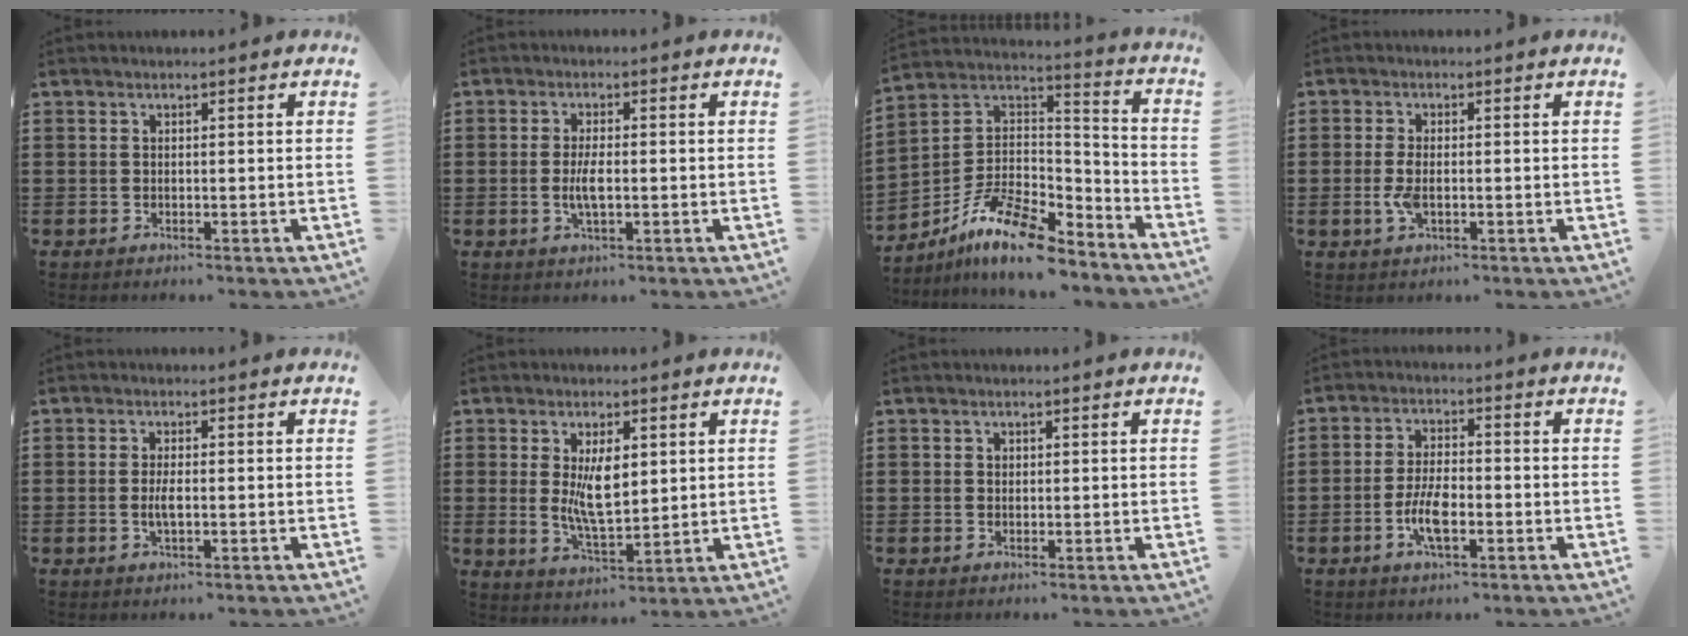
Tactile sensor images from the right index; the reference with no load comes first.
{"total": 3.8, "force": [-0.5, 1.1, 3.6], "torque": [-0.078, -0.006, -0.014]}
{"total": 11.5, "force": [-8.4, 3.8, 6.9], "torque": [-0.139, 0.020, -0.162]}
{"total": 3.4, "force": [-0.7, 1.4, 3.1], "torque": [-0.077, -0.006, -0.019]}
{"total": 2.7, "force": [-0.4, 0.8, 2.5], "torque": [-0.060, -0.006, -0.012]}
{"total": 7.1, "force": [1.1, 3.0, 6.4], "torque": [-0.109, -0.001, 0.017]}
{"total": 0.6, "force": [0.2, 0.5, 0.2], "torque": [-0.004, 0.004, 0.004]}
{"total": 6.0, "force": [-2.0, 2.3, 5.2], "torque": [-0.115, 0.001, -0.043]}